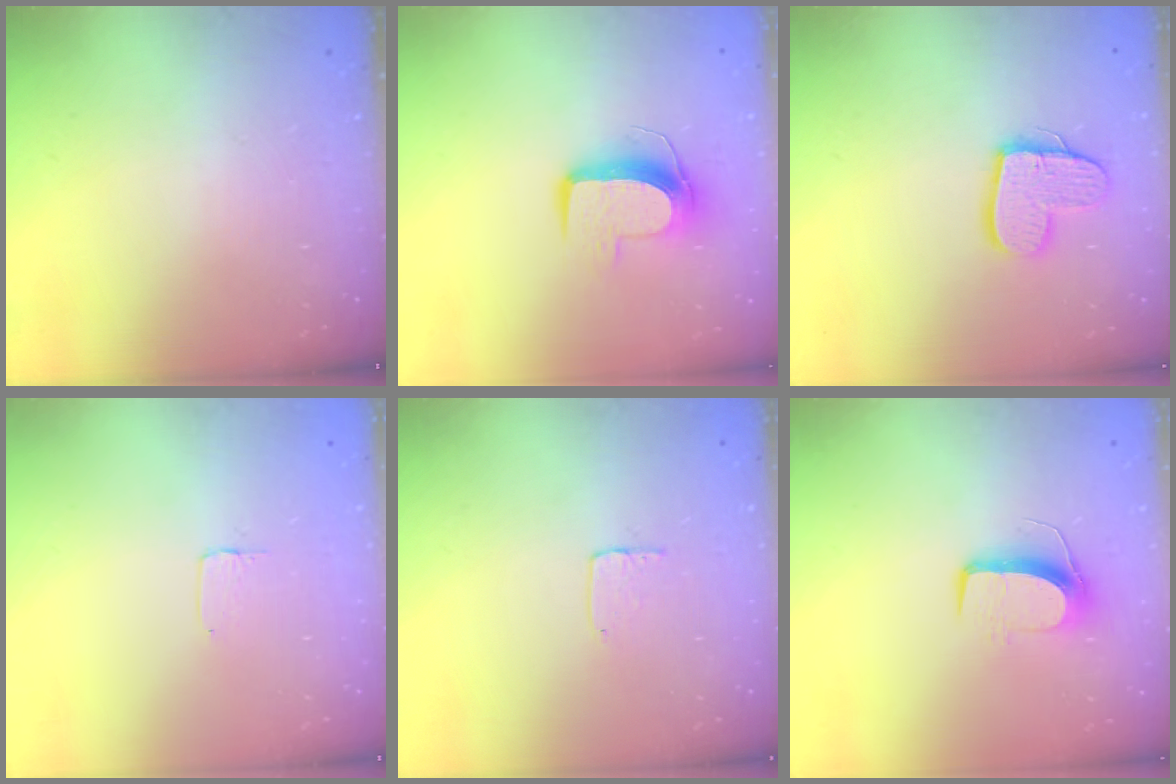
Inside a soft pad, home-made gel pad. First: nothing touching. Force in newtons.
{"total": 10.1, "press": 10.1, "slide": 0.5}
{"total": 11.9, "press": 11.8, "slide": 1.1}
{"total": 3.1, "press": 3.1, "slide": 0.2}
{"total": 3.6, "press": 3.6, "slide": 0.2}
{"total": 8.6, "press": 8.5, "slide": 0.4}